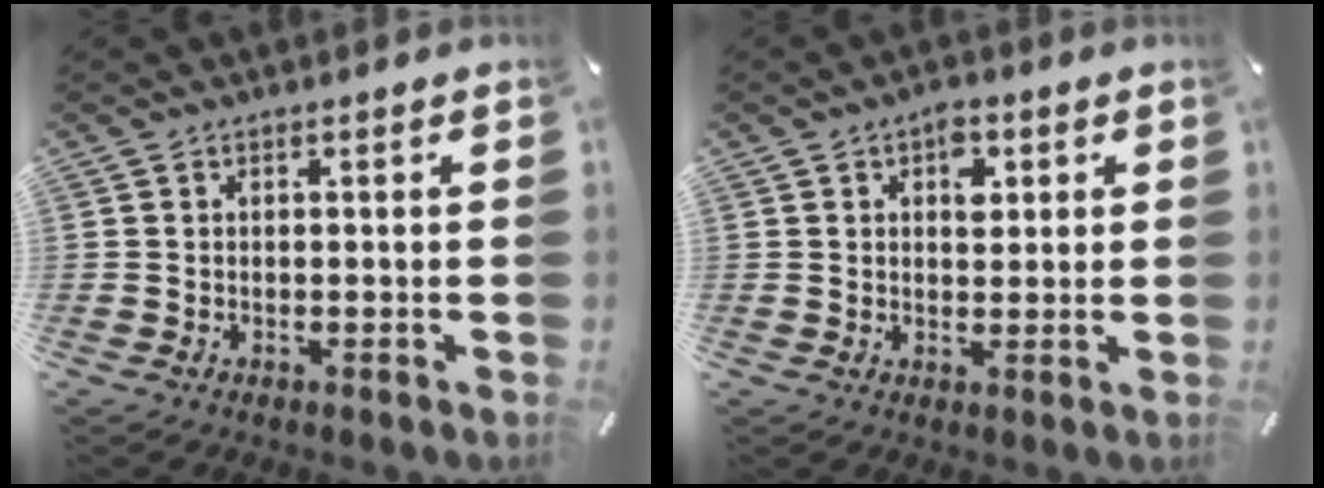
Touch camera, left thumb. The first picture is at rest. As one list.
[{"total": 4.3, "force": [1.7, 2.9, 2.6], "torque": [-0.019, -0.009, 0.021]}]